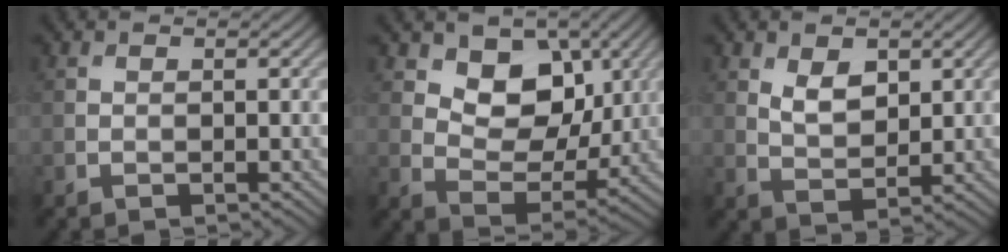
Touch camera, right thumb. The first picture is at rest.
{"total": 7.9, "force": [3.6, 5.4, 4.4], "torque": [-0.085, -0.019, 0.047]}
{"total": 3.8, "force": [1.7, 2.3, 2.5], "torque": [-0.052, -0.005, 0.035]}